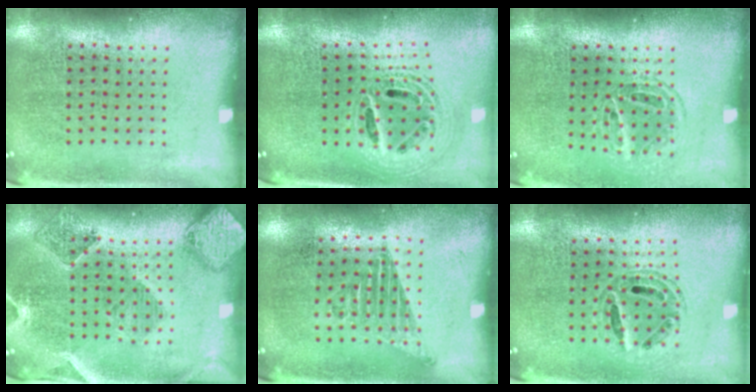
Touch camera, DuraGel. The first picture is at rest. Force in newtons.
{"total": 2.2, "press": 1.7, "slide": 1.4}
{"total": 1.6, "press": 1.2, "slide": 1.0}
{"total": 1.5, "press": 1.4, "slide": 0.3}
{"total": 1.2, "press": 1.0, "slide": 0.7}
{"total": 0.6, "press": 0.6, "slide": 0.2}